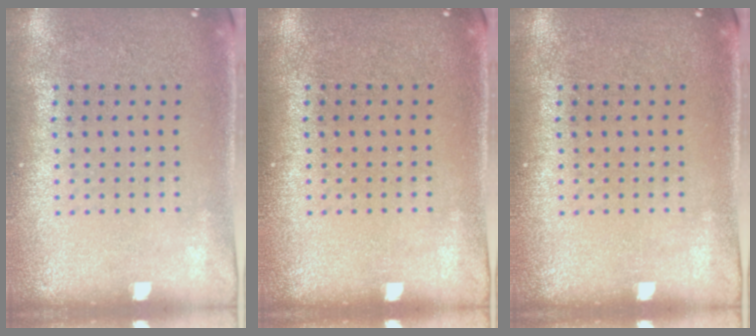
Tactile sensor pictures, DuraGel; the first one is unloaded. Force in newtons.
{"total": 0.0}
{"total": 0.0}